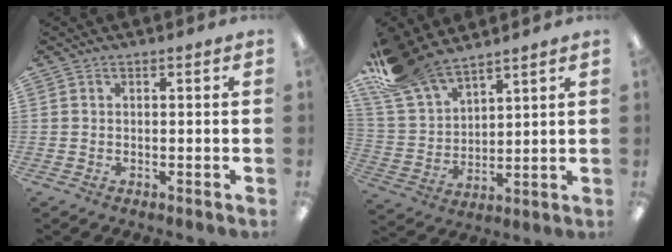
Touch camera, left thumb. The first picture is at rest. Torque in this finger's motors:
{"motor_torque": [0.48, 0.05, 1.15, -1.15, 0.04]}